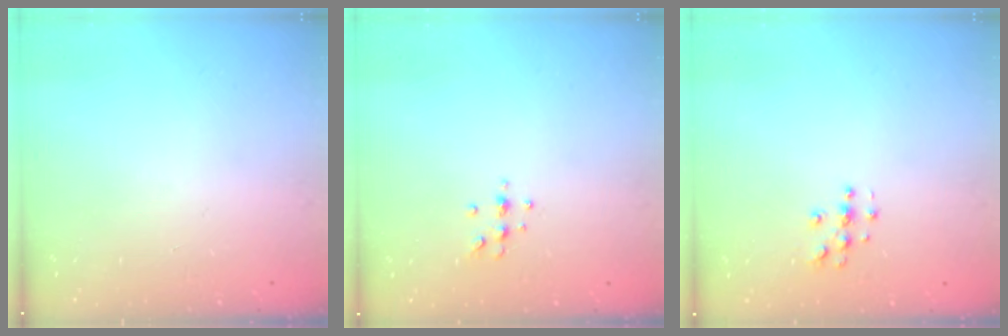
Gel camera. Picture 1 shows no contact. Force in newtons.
{"total": 5.7, "press": 5.5, "slide": 1.3}
{"total": 4.6, "press": 4.6, "slide": 0.3}